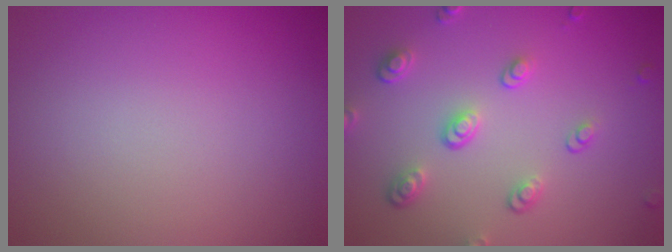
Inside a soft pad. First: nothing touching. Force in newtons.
{"total": 3.9, "press": 3.0, "slide": 2.5}